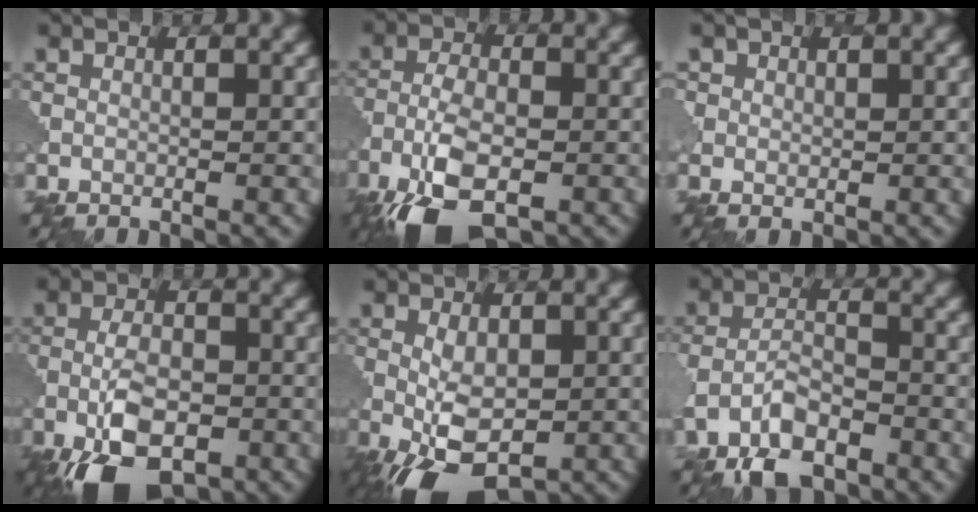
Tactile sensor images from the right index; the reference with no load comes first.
{"total": 8.8, "force": [-5.1, 3.8, 6.1], "torque": [-0.129, -0.013, -0.098]}
{"total": 1.5, "force": [0.6, 1.3, 0.4], "torque": [-0.004, -0.002, 0.007]}
{"total": 8.7, "force": [-4.4, 4.0, 6.4], "torque": [-0.129, -0.012, -0.085]}
{"total": 6.9, "force": [-2.1, 3.5, 5.6], "torque": [-0.113, -0.013, -0.037]}
{"total": 5.9, "force": [-3.7, 2.8, 3.7], "torque": [-0.072, -0.003, -0.076]}